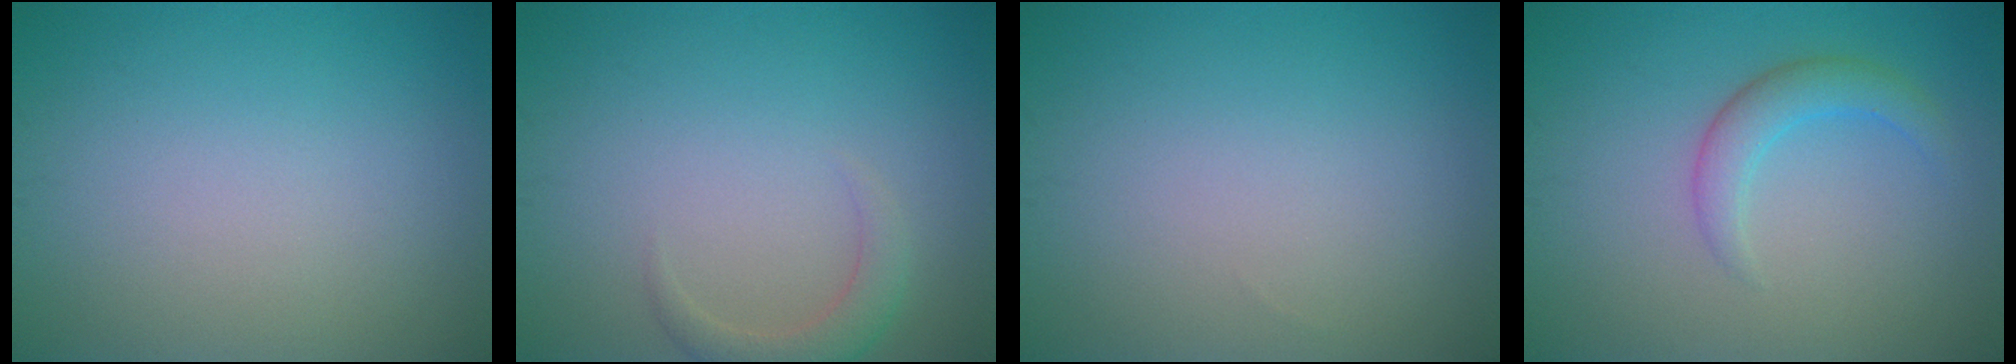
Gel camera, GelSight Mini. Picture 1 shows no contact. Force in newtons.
{"total": 2.1, "press": 2.1, "slide": 0.3}
{"total": 0.0}
{"total": 2.5, "press": 2.5, "slide": 0.0}